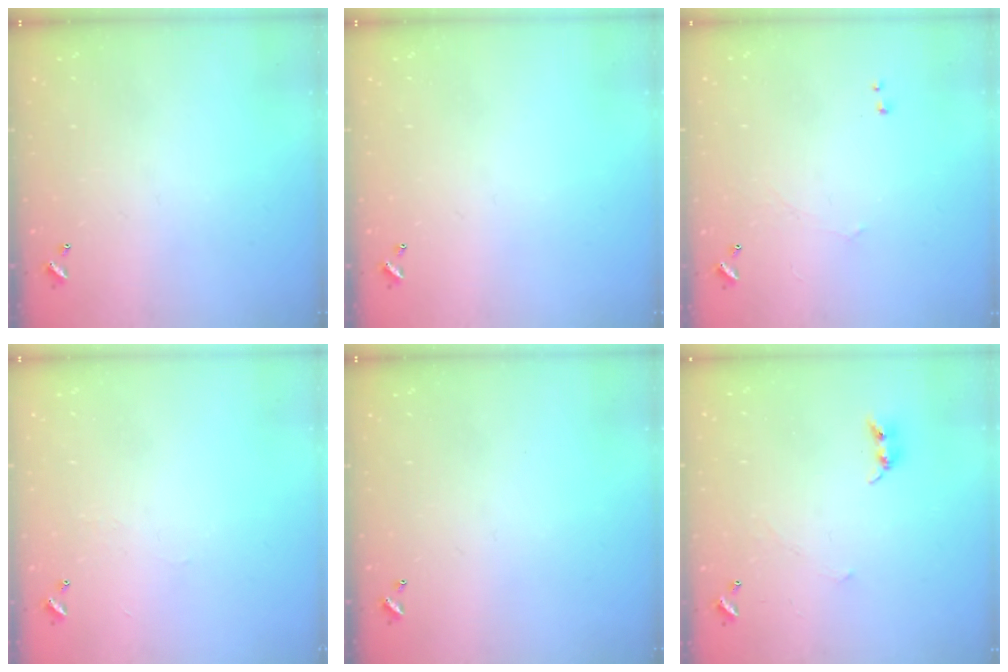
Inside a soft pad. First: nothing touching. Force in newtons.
{"total": 0.0}
{"total": 0.7, "press": 0.1, "slide": 0.7}
{"total": 2.3, "press": 2.3, "slide": 0.4}
{"total": 0.0}
{"total": 2.4, "press": 2.3, "slide": 0.4}